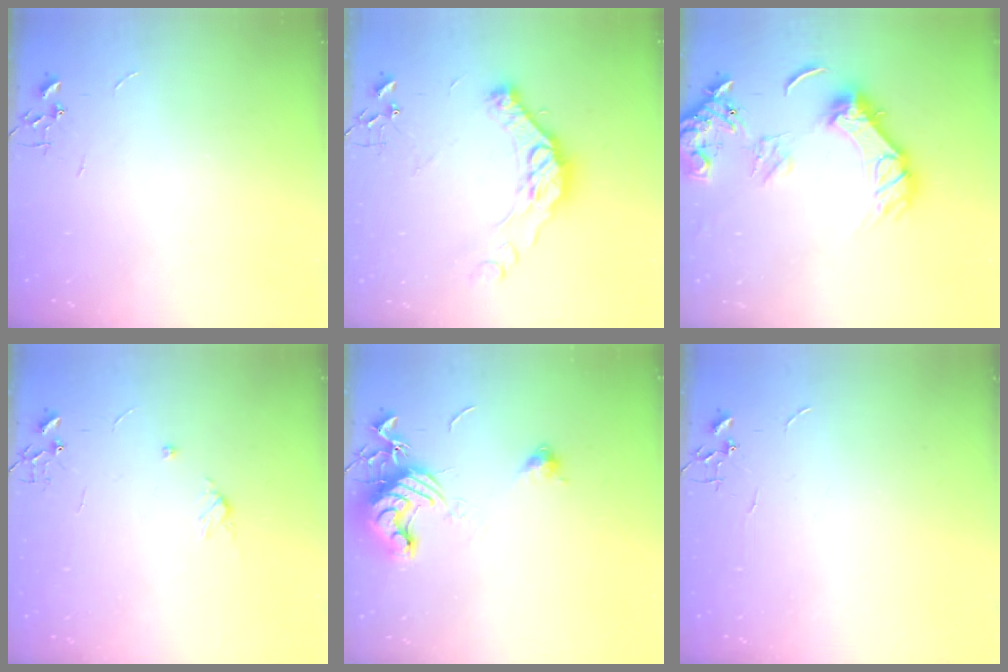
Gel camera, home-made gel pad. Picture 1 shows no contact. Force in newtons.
{"total": 15.5, "press": 15.4, "slide": 1.7}
{"total": 15.8, "press": 15.7, "slide": 1.6}
{"total": 5.6, "press": 5.6, "slide": 0.6}
{"total": 12.3, "press": 12.2, "slide": 1.5}
{"total": 0.0}